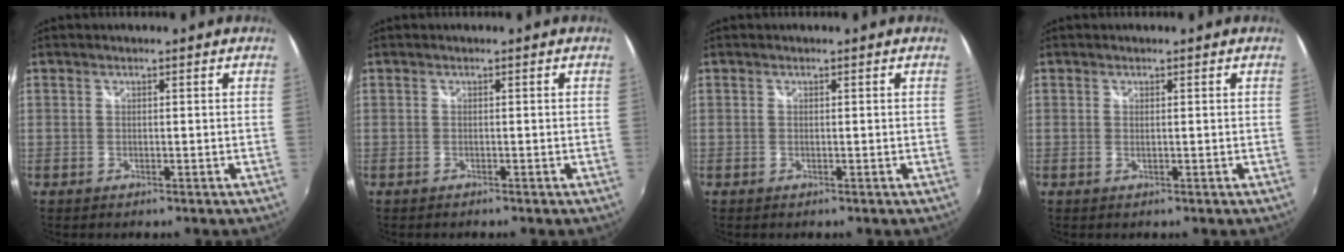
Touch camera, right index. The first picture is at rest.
{"total": 0.5, "force": [-0.5, 0.2, 0.1], "torque": [-0.004, -0.004, -0.010]}
{"total": 0.0}
{"total": 0.0}